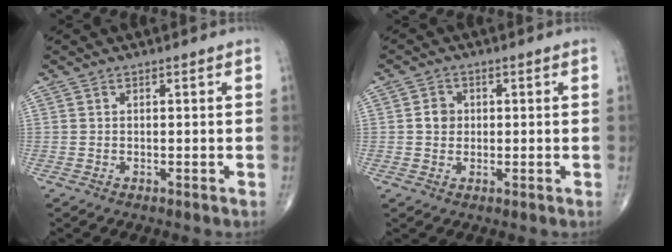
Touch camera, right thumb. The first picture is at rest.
{"total": 2.9, "force": [0.2, 2.6, 1.4], "torque": [-0.008, 0.007, -0.001]}